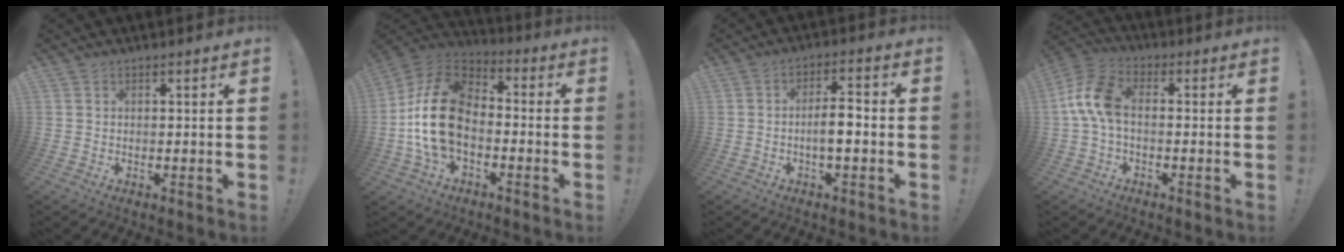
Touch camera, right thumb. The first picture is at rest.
{"total": 19.8, "force": [-2.7, 13.0, 14.7], "torque": [-0.286, 0.036, -0.038]}
{"total": 6.8, "force": [-1.6, 2.2, 6.2], "torque": [-0.112, 0.013, -0.031]}
{"total": 10.7, "force": [0.0, 6.2, 8.7], "torque": [-0.179, 0.008, 0.003]}